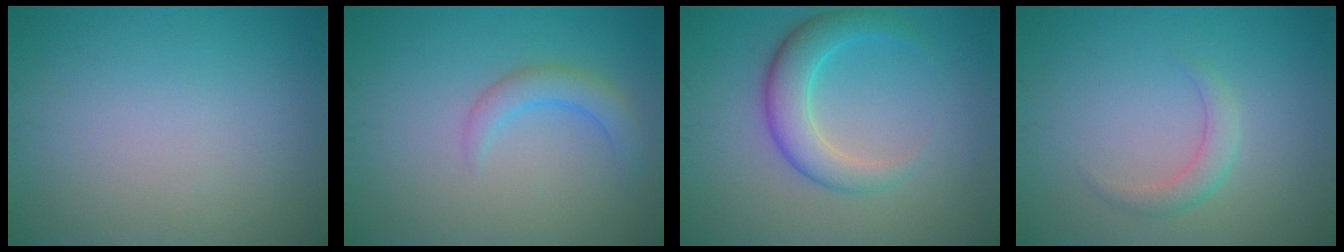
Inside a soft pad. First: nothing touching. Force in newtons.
{"total": 2.4, "press": 2.4, "slide": 0.3}
{"total": 4.4, "press": 4.4, "slide": 0.1}
{"total": 1.8, "press": 1.8, "slide": 0.0}